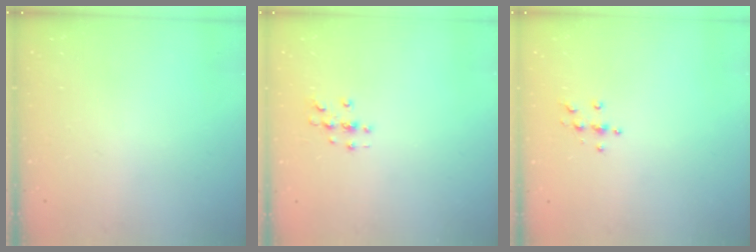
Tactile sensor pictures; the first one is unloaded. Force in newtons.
{"total": 3.0, "press": 3.0, "slide": 0.3}
{"total": 3.9, "press": 3.8, "slide": 0.5}